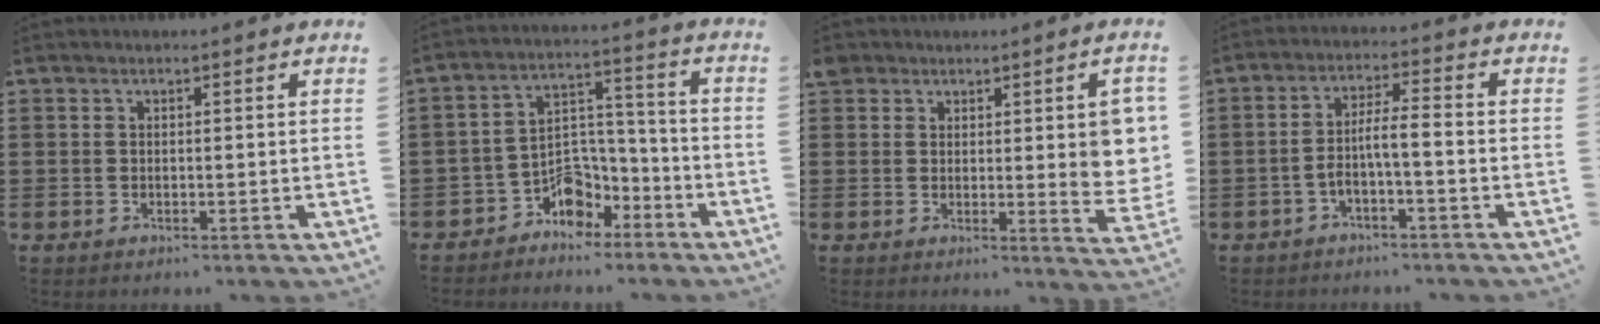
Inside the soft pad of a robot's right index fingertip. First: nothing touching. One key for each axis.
{"total": 6.1, "fx": -4.2, "fy": 4.1, "fz": 1.7, "tx": -0.036, "ty": 0.011, "tz": -0.079}
{"total": 6.8, "fx": 2.7, "fy": 2.8, "fz": 5.6, "tx": -0.073, "ty": -0.003, "tz": 0.049}
{"total": 4.3, "fx": -1.9, "fy": 0.4, "fz": 3.8, "tx": -0.085, "ty": 0.001, "tz": -0.044}